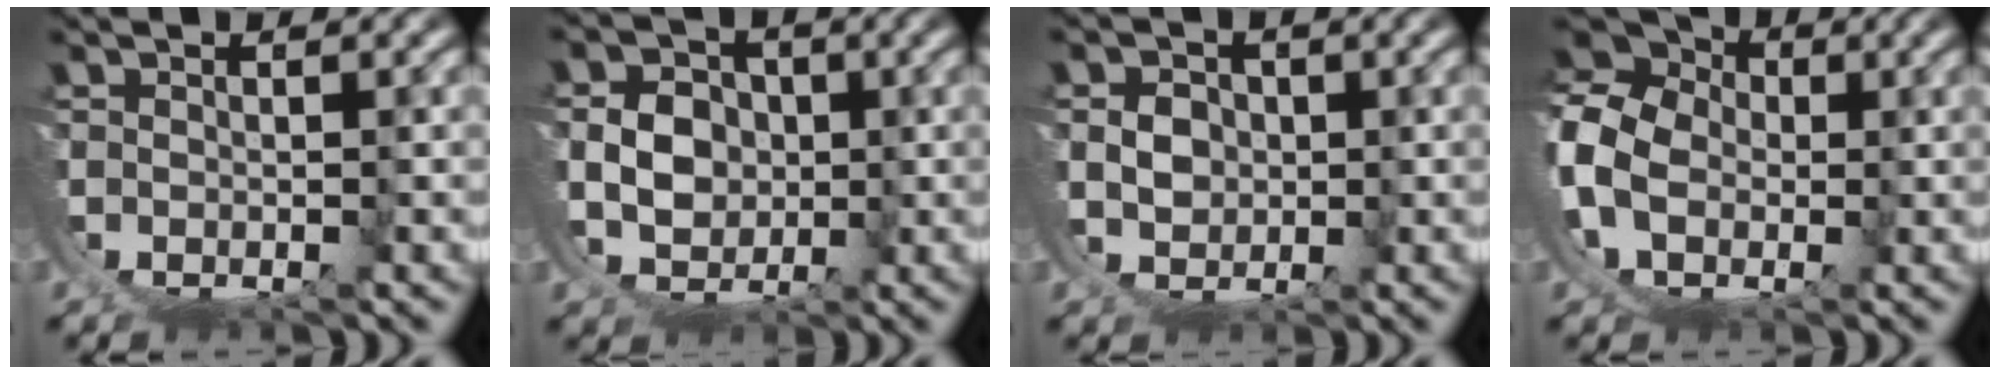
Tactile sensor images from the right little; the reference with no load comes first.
{"total": 5.4, "force": [1.9, 4.1, 2.8], "torque": [-0.066, -0.015, 0.042]}
{"total": 3.0, "force": [1.9, 1.9, 1.4], "torque": [-0.030, -0.008, 0.038]}
{"total": 13.1, "force": [2.7, 11.0, 6.5], "torque": [-0.175, -0.013, 0.033]}